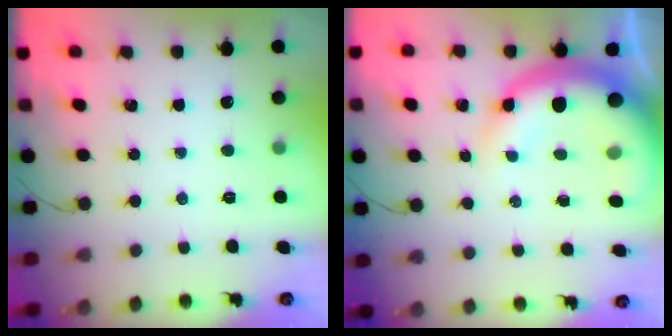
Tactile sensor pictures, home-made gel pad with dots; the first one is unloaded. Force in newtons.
{"total": 14.5, "press": 14.1, "slide": 3.6}